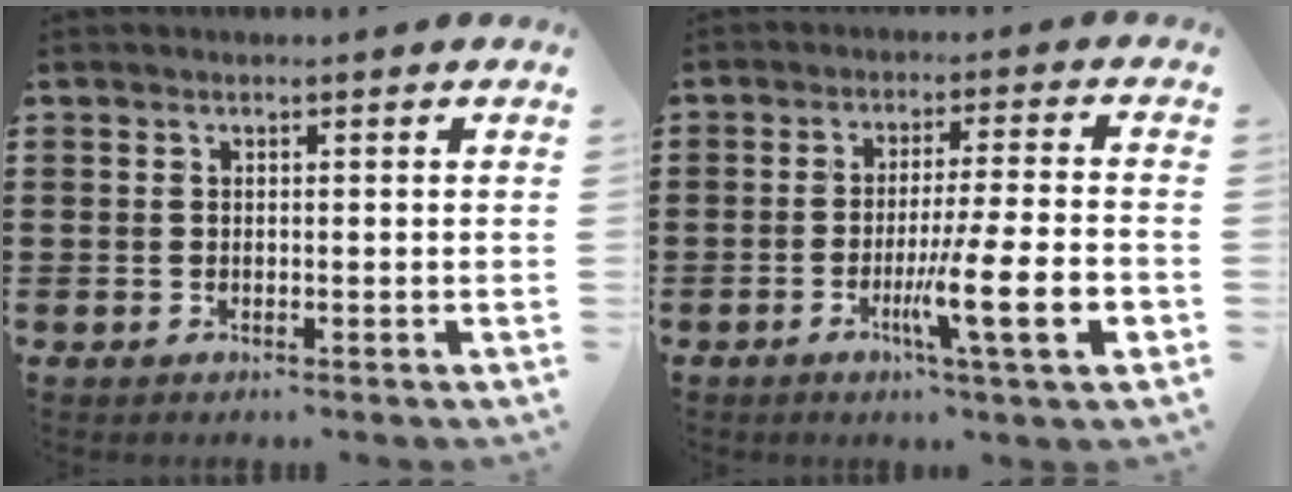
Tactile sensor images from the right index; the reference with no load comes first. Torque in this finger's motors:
{"motor_torque": [0.85, -0.24, 0.32, 0.12]}